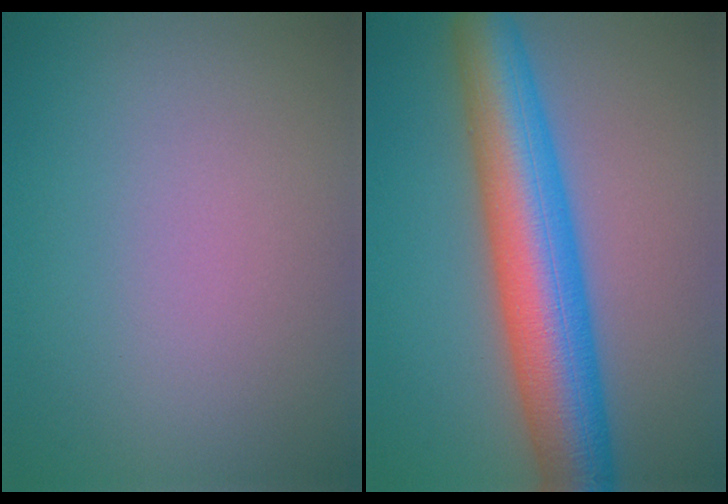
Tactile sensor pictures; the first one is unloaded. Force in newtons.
{"total": 10.0, "press": 10.0, "slide": 0.2}